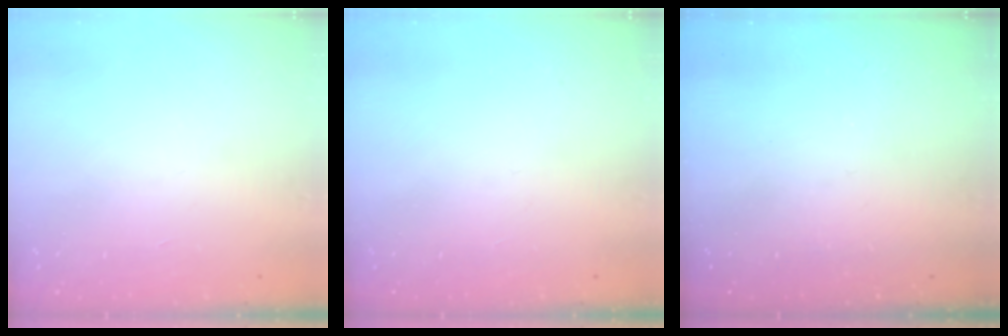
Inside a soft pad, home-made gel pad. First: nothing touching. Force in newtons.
{"total": 0.0}
{"total": 0.0}